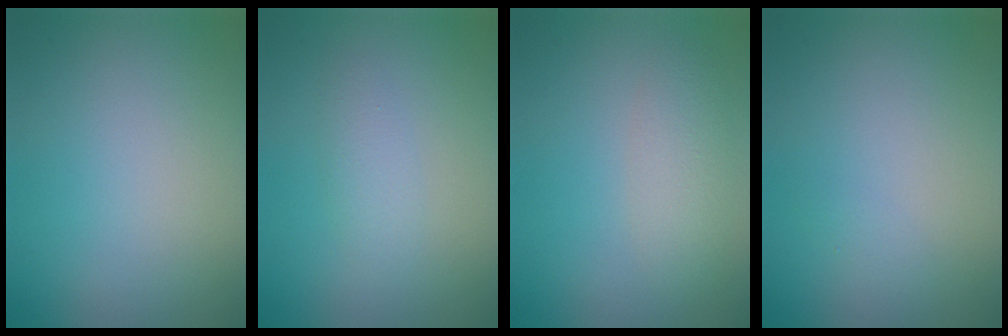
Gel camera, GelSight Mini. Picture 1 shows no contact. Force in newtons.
{"total": 1.6, "press": 1.6, "slide": 0.0}
{"total": 2.3, "press": 2.3, "slide": 0.2}
{"total": 0.6, "press": 0.5, "slide": 0.1}